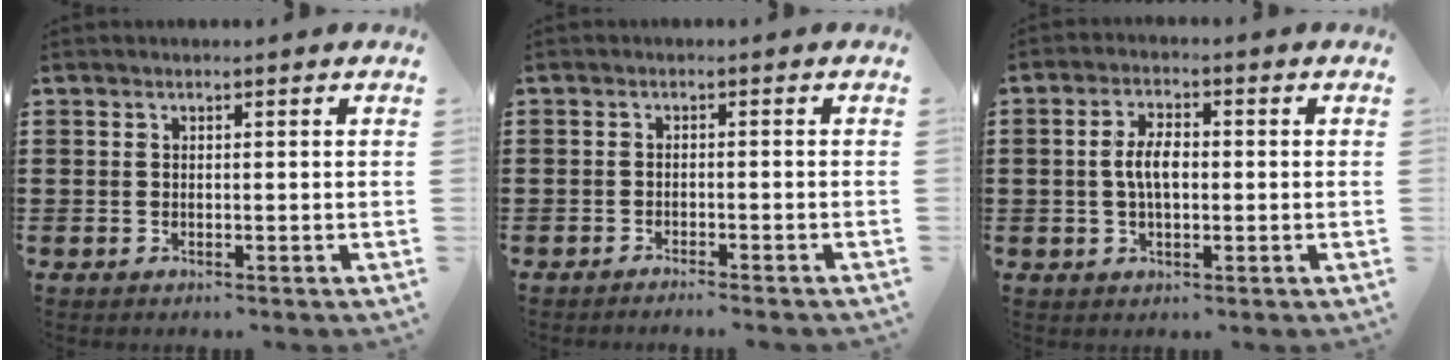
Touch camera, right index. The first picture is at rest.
{"total": 1.4, "force": [-1.4, -0.3, 0.2], "torque": [-0.002, 0.004, -0.028]}
{"total": 4.6, "force": [-0.1, 2.2, 4.1], "torque": [-0.085, 0.004, -0.005]}